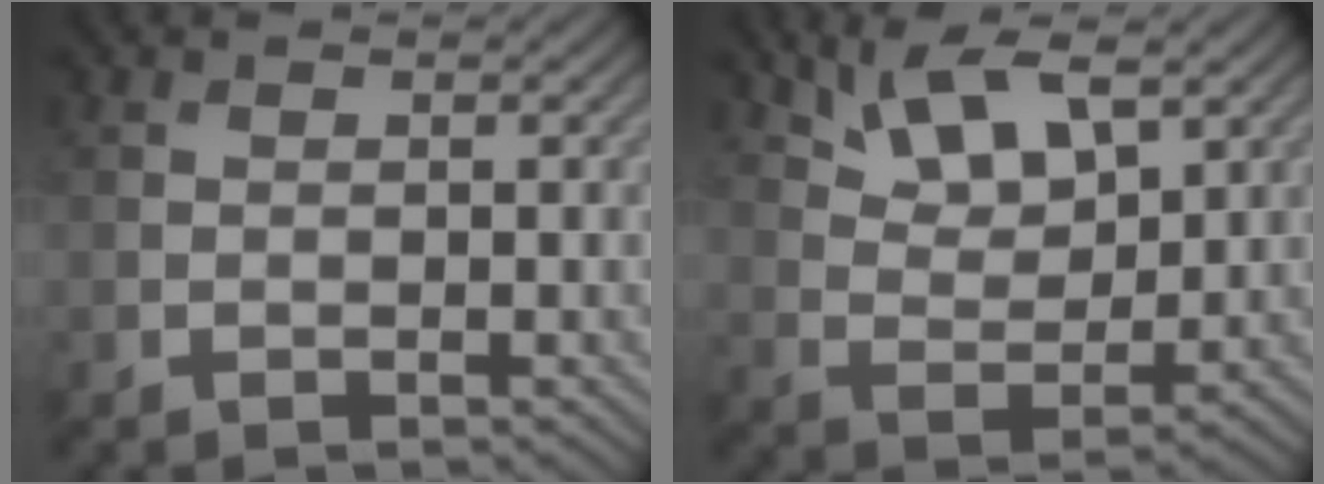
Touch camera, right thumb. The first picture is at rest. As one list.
[{"total": 8.2, "force": [5.2, 3.3, 5.4], "torque": [-0.108, 0.000, 0.105]}]